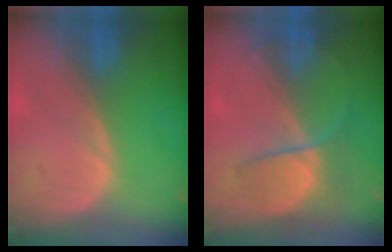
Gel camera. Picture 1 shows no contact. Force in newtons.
{"total": 6.8, "press": 6.0, "slide": 3.3}